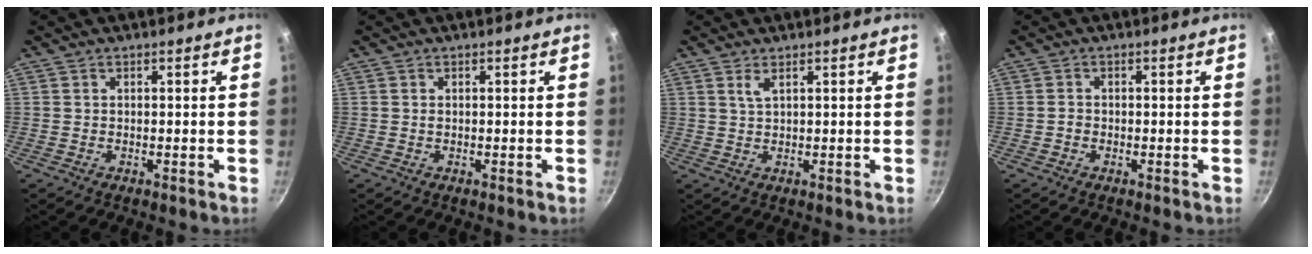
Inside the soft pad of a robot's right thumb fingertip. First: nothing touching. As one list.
[{"total": 0.7, "force": [0.1, 0.4, 0.5], "torque": [-0.010, 0.000, 0.002]}, {"total": 1.9, "force": [1.0, 0.6, 1.5], "torque": [-0.029, -0.006, 0.022]}, {"total": 1.1, "force": [-0.4, 0.9, 0.4], "torque": [-0.004, 0.004, -0.007]}]